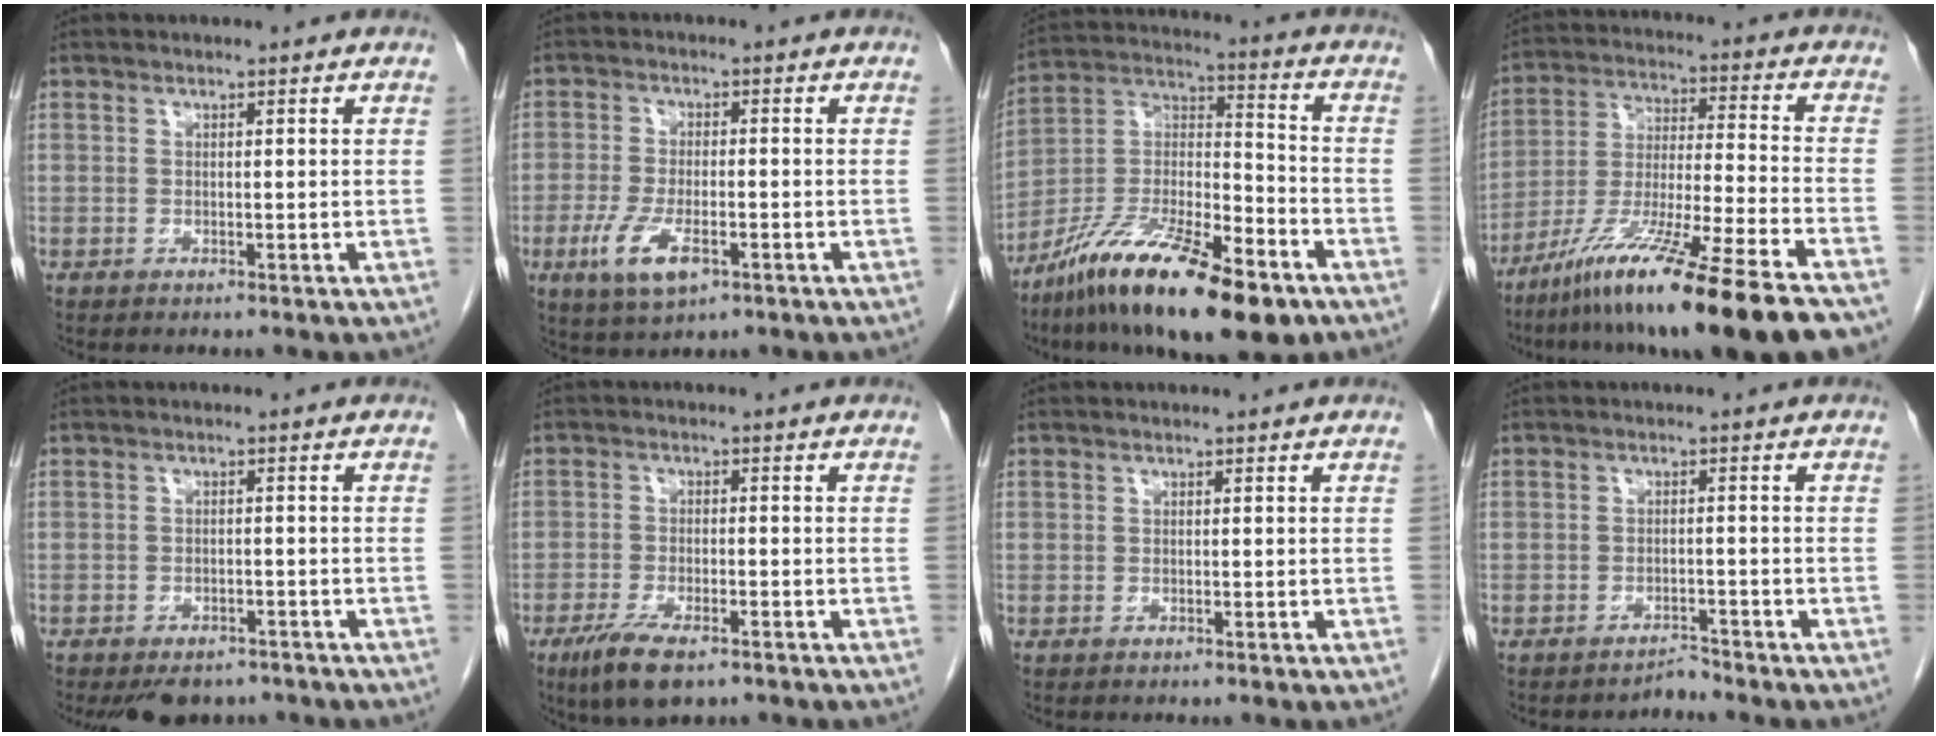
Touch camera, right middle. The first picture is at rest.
{"total": 6.8, "force": [-2.9, 2.4, 5.7], "torque": [-0.121, -0.014, -0.047]}
{"total": 21.6, "force": [-13.8, 4.9, 15.9], "torque": [-0.284, -0.015, -0.240]}
{"total": 21.3, "force": [-15.2, -0.5, 14.8], "torque": [-0.239, -0.049, -0.260]}
{"total": 5.7, "force": [-4.6, 2.8, 1.9], "torque": [-0.022, 0.000, -0.064]}
{"total": 7.1, "force": [-4.6, 2.0, 5.0], "torque": [-0.097, -0.016, -0.076]}
{"total": 0.0}
{"total": 1.6, "force": [-1.5, -0.1, -0.4], "torque": [0.011, -0.007, -0.023]}